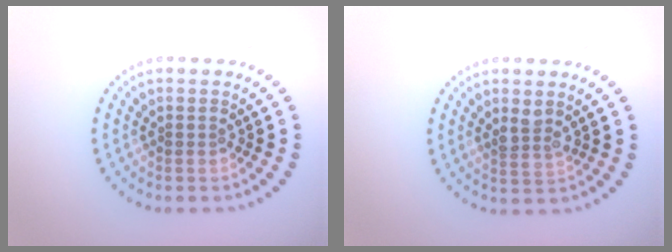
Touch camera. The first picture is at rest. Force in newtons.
{"total": 1.7, "press": 1.6, "slide": 0.6}